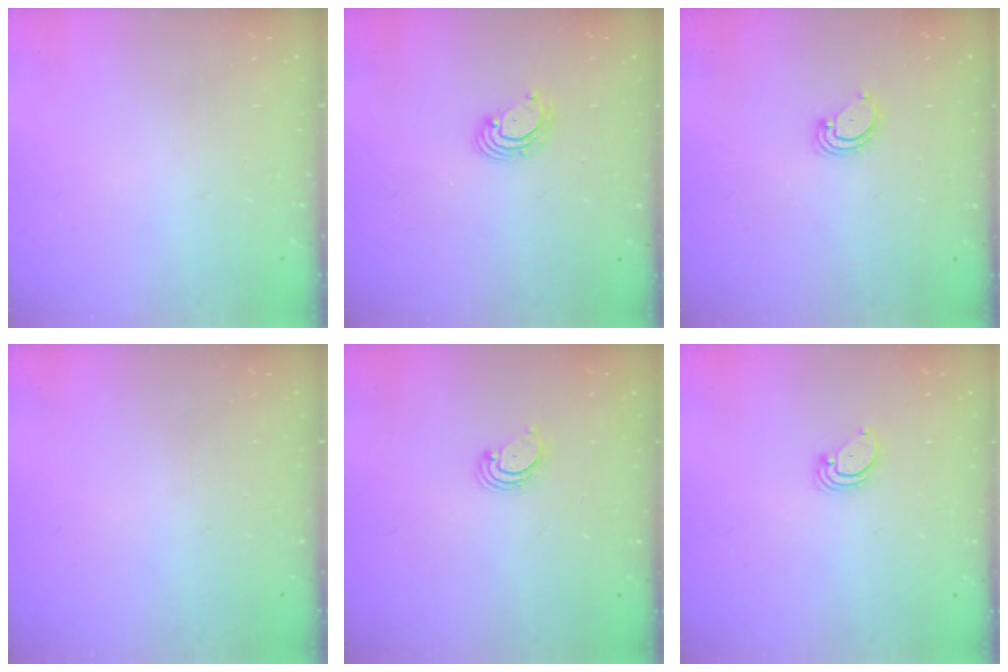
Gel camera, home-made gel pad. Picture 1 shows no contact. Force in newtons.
{"total": 3.4, "press": 3.4, "slide": 0.0}
{"total": 3.1, "press": 3.1, "slide": 0.3}
{"total": 0.0}
{"total": 2.7, "press": 2.7, "slide": 0.3}
{"total": 2.0, "press": 2.0, "slide": 0.1}